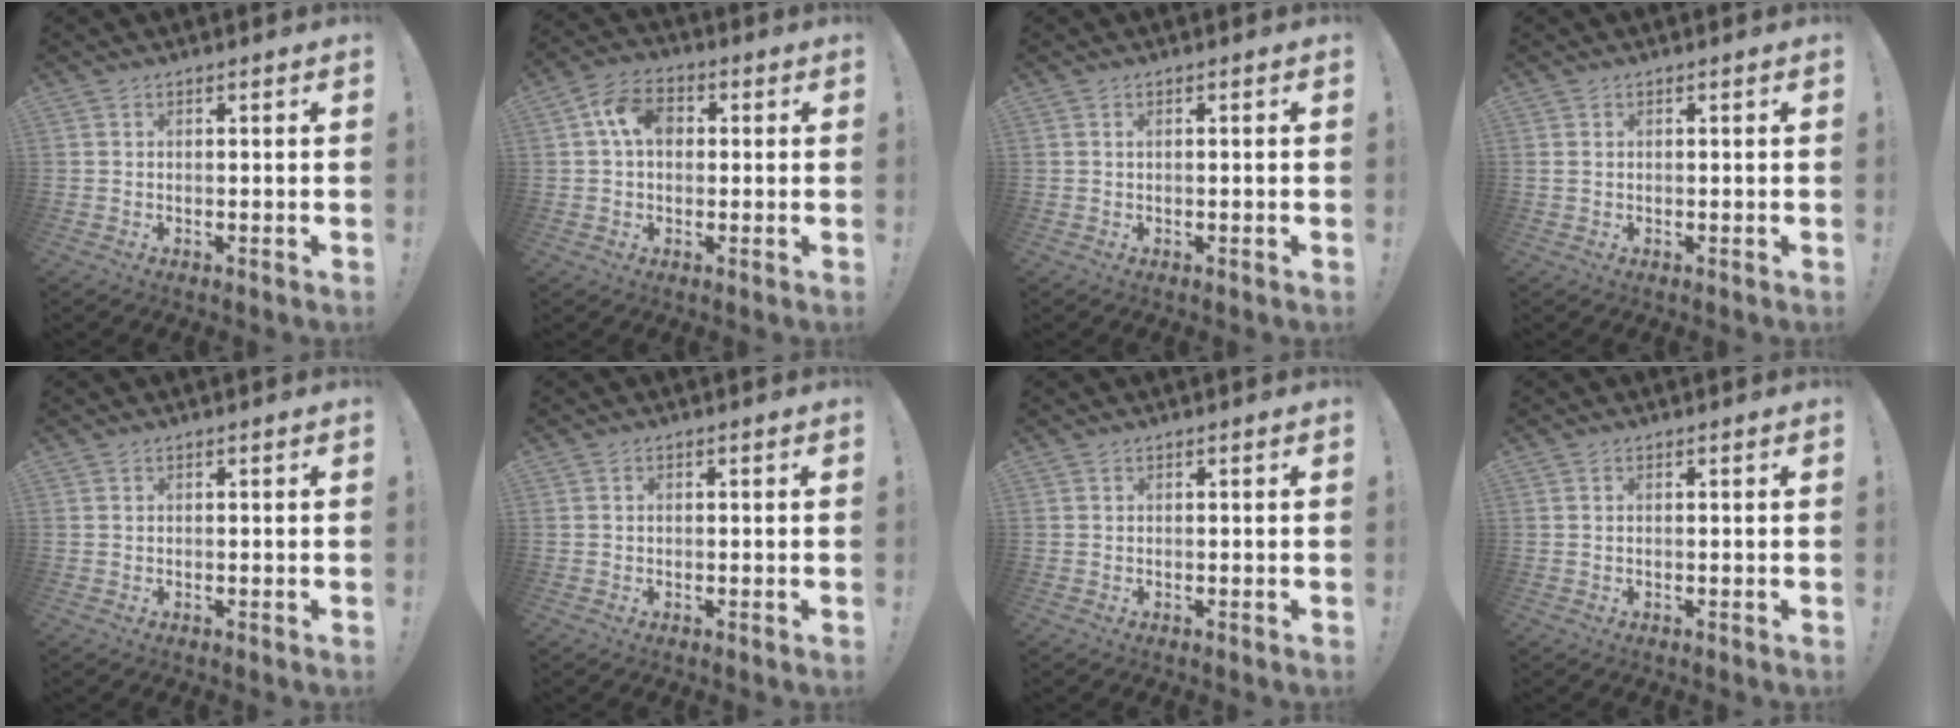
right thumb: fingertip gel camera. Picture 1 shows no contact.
{"total": 8.7, "force": [1.6, 6.3, 5.8], "torque": [-0.096, 0.015, 0.035]}
{"total": 0.7, "force": [0.0, -0.3, 0.7], "torque": [-0.013, -0.001, 0.001]}
{"total": 0.8, "force": [0.4, 0.5, 0.5], "torque": [-0.018, 0.006, 0.008]}
{"total": 0.0}
{"total": 0.6, "force": [-0.2, 0.5, 0.3], "torque": [-0.009, 0.004, -0.004]}
{"total": 0.0}
{"total": 0.6, "force": [0.1, -0.1, 0.5], "torque": [-0.014, 0.000, 0.002]}